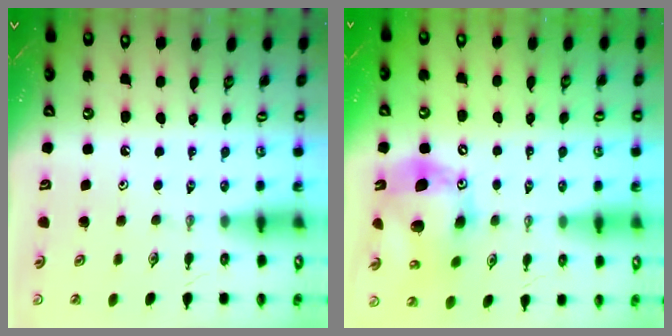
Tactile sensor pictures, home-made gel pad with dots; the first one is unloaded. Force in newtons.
{"total": 16.5, "press": 16.2, "slide": 3.1}